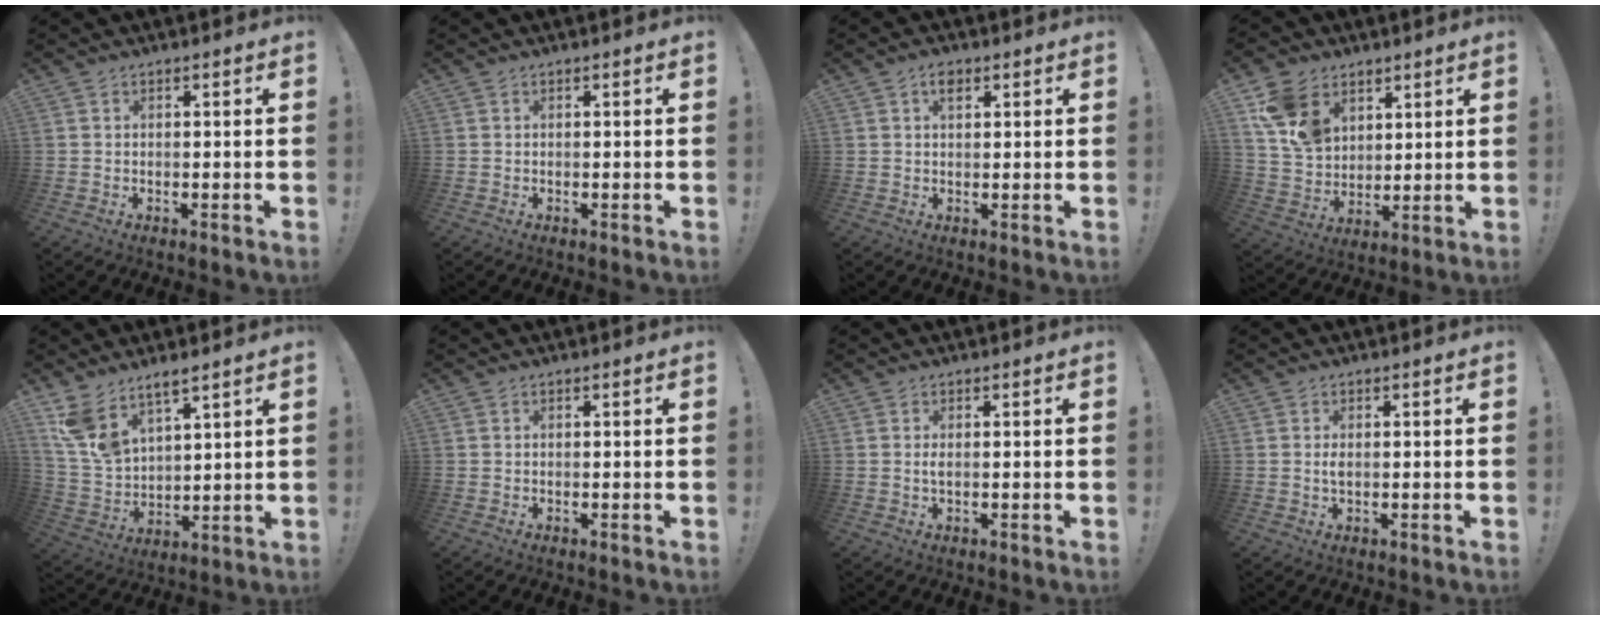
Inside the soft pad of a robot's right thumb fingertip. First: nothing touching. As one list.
[{"total": 0.0}, {"total": 3.3, "force": [1.6, 1.8, 2.2], "torque": [-0.027, -0.003, 0.025]}, {"total": 13.3, "force": [7.5, 9.5, 5.4], "torque": [-0.103, -0.028, 0.154]}, {"total": 10.2, "force": [8.2, 4.5, 4.2], "torque": [-0.094, -0.052, 0.162]}, {"total": 0.0}, {"total": 1.3, "force": [0.0, 0.1, 1.3], "torque": [-0.019, -0.003, -0.002]}, {"total": 1.3, "force": [0.0, 0.5, 1.3], "torque": [-0.019, 0.001, -0.003]}]